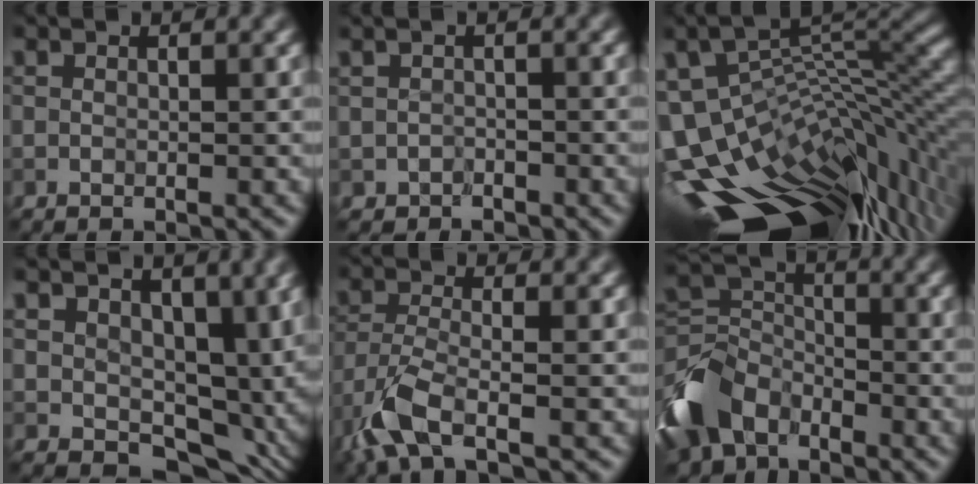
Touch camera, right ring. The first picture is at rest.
{"total": 0.7, "force": [-0.3, 0.6, -0.1], "torque": [0.010, 0.002, -0.009]}
{"total": 14.2, "force": [-4.7, 6.6, 11.7], "torque": [-0.220, -0.013, -0.053]}
{"total": 8.1, "force": [1.8, 5.6, 5.6], "torque": [-0.071, -0.027, 0.038]}
{"total": 5.5, "force": [-3.6, 1.7, 3.8], "torque": [-0.086, -0.009, -0.080]}
{"total": 9.1, "force": [-5.1, 5.9, 4.7], "torque": [-0.107, -0.007, -0.113]}